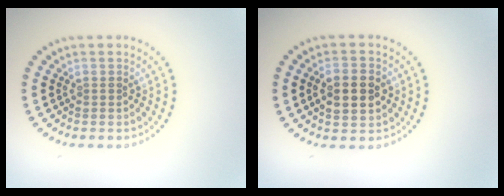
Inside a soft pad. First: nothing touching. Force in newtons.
{"total": 4.5, "press": 4.5, "slide": 0.2}